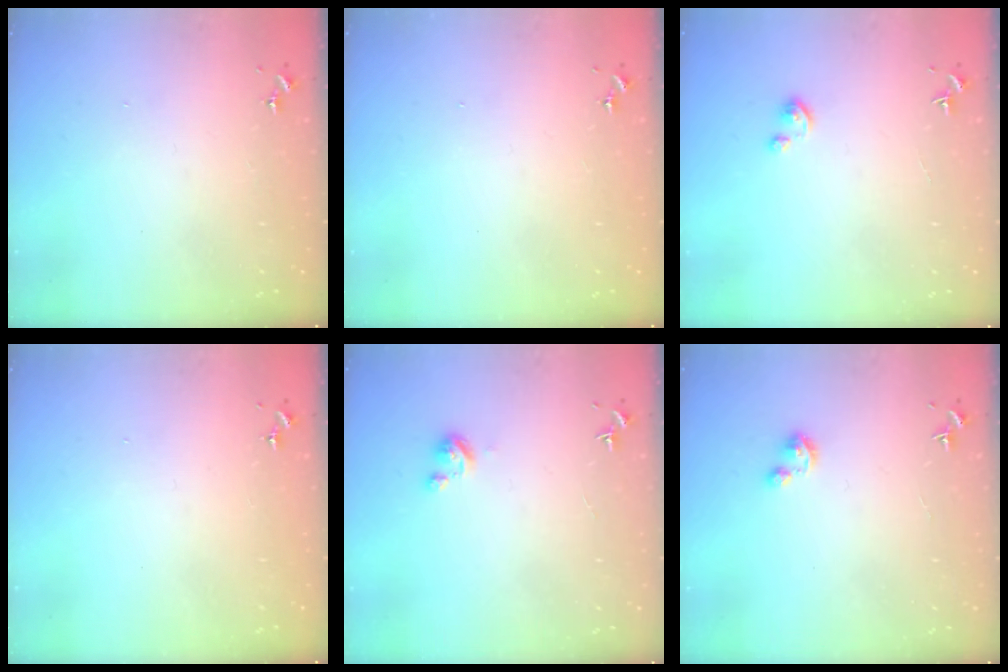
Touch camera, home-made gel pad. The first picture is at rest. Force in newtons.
{"total": 0.0}
{"total": 2.6, "press": 2.6, "slide": 0.2}
{"total": 0.0}
{"total": 3.4, "press": 3.3, "slide": 0.3}
{"total": 2.7, "press": 2.7, "slide": 0.3}